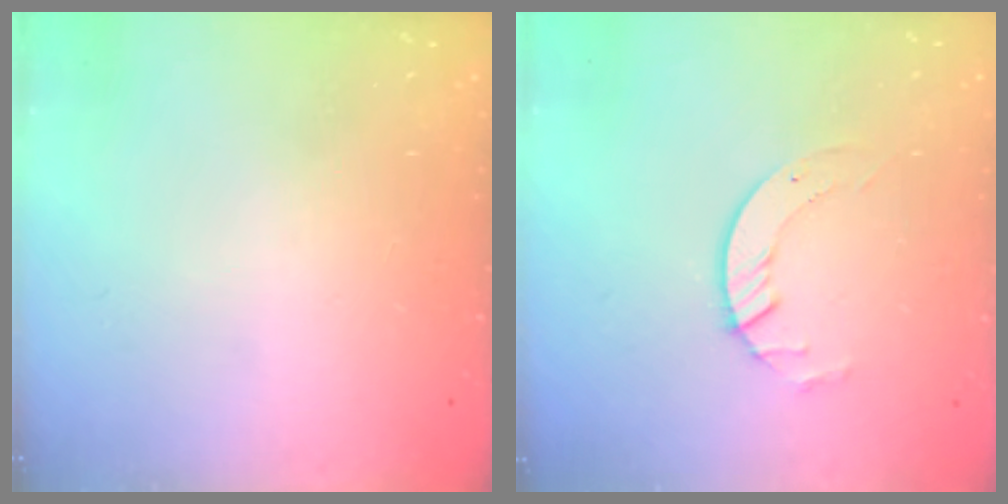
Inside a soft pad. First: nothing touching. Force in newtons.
{"total": 3.6, "press": 3.6, "slide": 0.4}